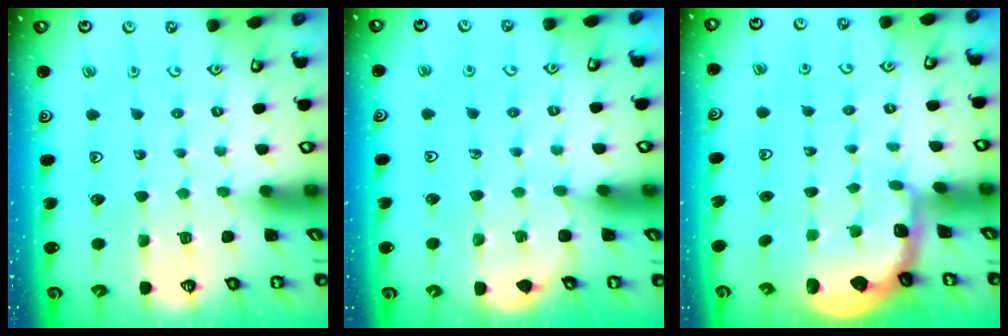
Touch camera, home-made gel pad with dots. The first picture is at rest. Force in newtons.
{"total": 3.9, "press": 3.8, "slide": 0.4}
{"total": 1.2, "press": 1.2, "slide": 0.2}